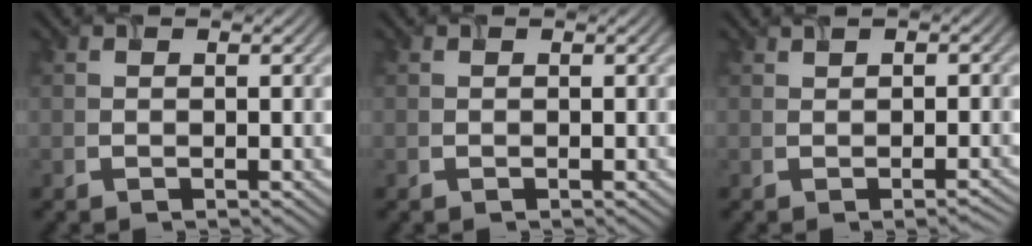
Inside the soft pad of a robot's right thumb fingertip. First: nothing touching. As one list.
[{"total": 0.0}, {"total": 1.4, "force": [0.0, 0.3, 1.4], "torque": [-0.022, 0.000, 0.005]}]